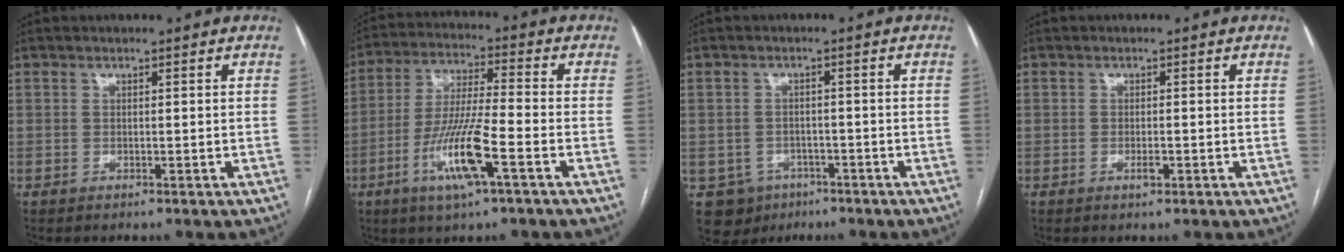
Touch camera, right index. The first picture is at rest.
{"total": 11.7, "force": [-4.8, 0.7, 10.6], "torque": [-0.212, -0.010, -0.091]}
{"total": 6.0, "force": [-2.9, 5.2, 0.8], "torque": [-0.015, 0.007, -0.035]}
{"total": 1.4, "force": [-0.6, 0.5, 1.2], "torque": [-0.023, -0.001, -0.008]}